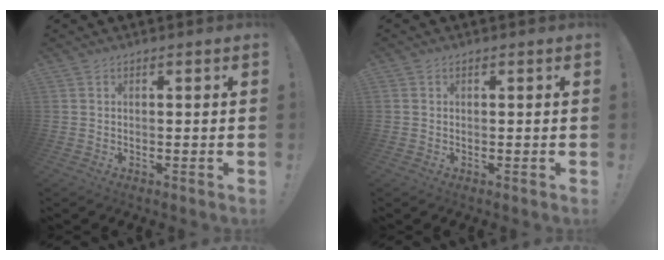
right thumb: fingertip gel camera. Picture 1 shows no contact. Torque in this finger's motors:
{"motor_torque": [0.05, -0.09, 0.00, 0.23, -0.01]}